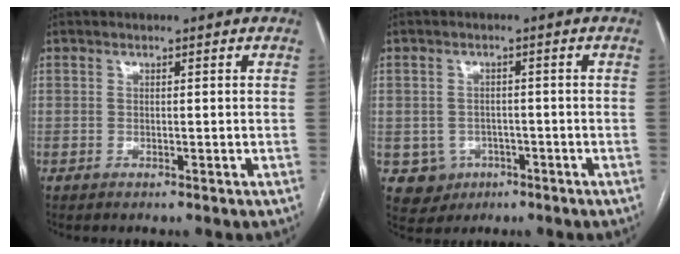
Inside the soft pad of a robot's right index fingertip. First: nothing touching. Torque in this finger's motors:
{"motor_torque": [-0.46, 0.01, -0.73, -0.21]}